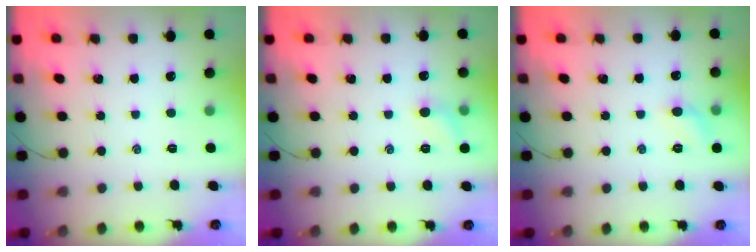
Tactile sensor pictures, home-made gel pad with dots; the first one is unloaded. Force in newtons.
{"total": 5.6, "press": 5.3, "slide": 1.8}
{"total": 6.3, "press": 5.9, "slide": 2.0}